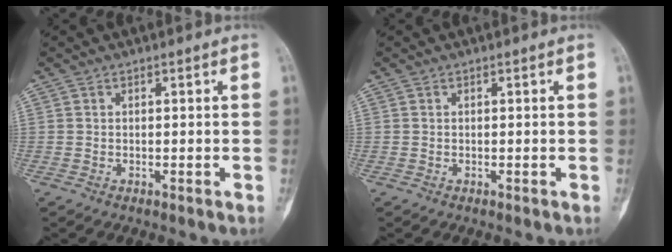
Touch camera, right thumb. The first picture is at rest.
{"total": 0.0}